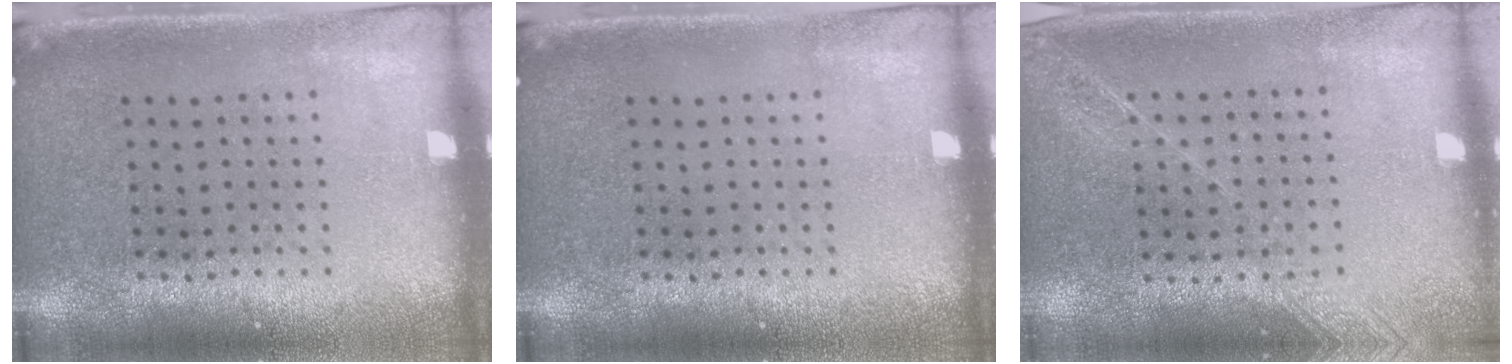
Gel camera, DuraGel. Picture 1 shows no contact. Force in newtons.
{"total": 0.0}
{"total": 1.3, "press": 1.3, "slide": 0.4}